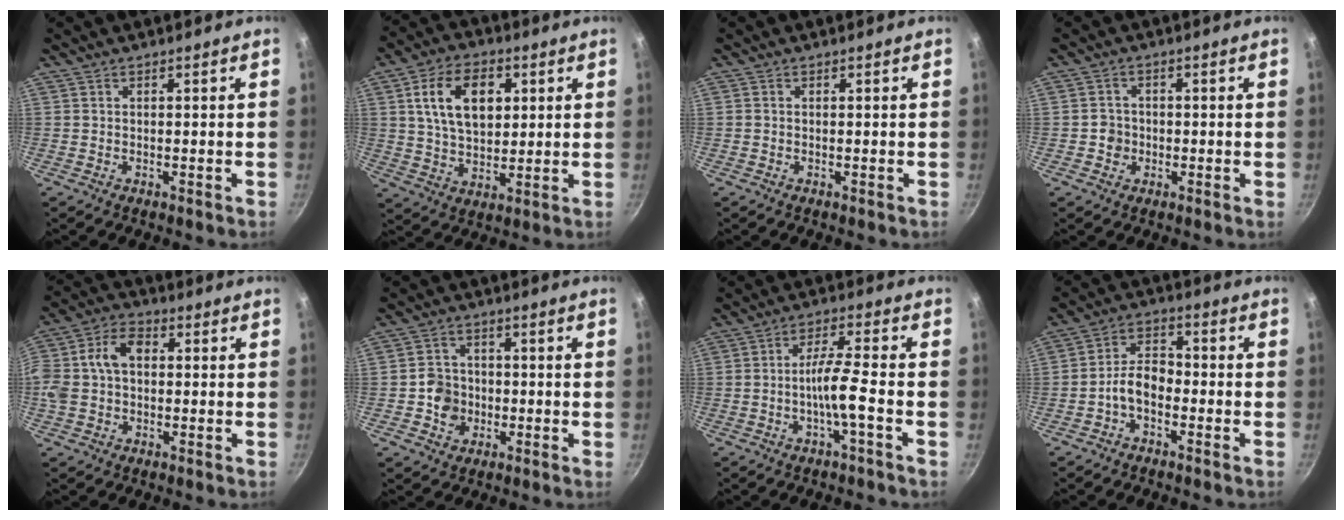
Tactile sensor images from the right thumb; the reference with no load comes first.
{"total": 13.4, "force": [3.7, 8.7, 9.6], "torque": [-0.142, -0.002, 0.063]}
{"total": 0.0}
{"total": 2.8, "force": [-0.6, 2.7, 0.8], "torque": [0.001, 0.007, -0.015]}
{"total": 11.4, "force": [0.6, 8.0, 8.0], "torque": [-0.143, 0.034, -0.005]}
{"total": 6.1, "force": [-1.1, 5.6, 2.3], "torque": [-0.015, 0.018, -0.027]}
{"total": 6.3, "force": [-2.1, 0.2, 5.9], "torque": [-0.118, 0.026, -0.040]}
{"total": 4.4, "force": [-1.7, 2.8, 3.0], "torque": [-0.040, 0.027, -0.037]}